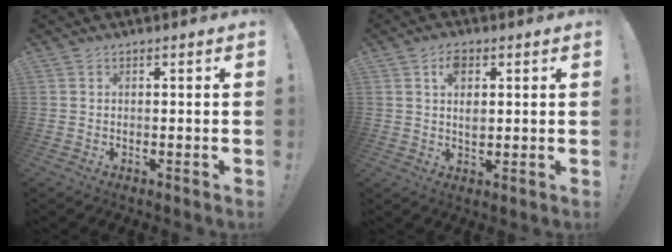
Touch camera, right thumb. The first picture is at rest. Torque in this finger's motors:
{"motor_torque": [0.05, 0.24, 0.19, -0.04, 0.23]}